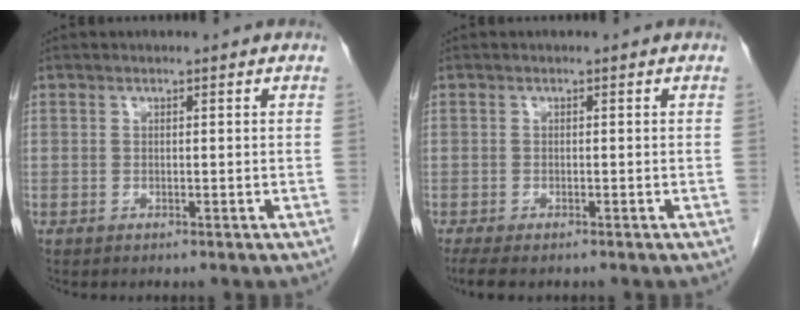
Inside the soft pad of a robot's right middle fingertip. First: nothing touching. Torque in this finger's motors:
{"motor_torque": [0.39, -0.27, 0.02, 0.00]}